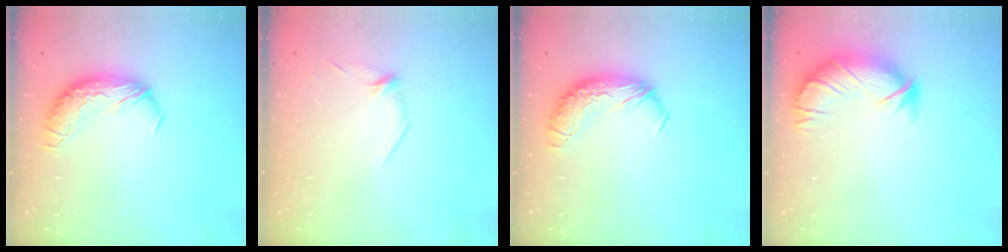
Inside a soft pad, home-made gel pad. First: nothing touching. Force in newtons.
{"total": 7.0, "press": 6.9, "slide": 0.9}
{"total": 0.0}
{"total": 3.9, "press": 3.3, "slide": 1.9}